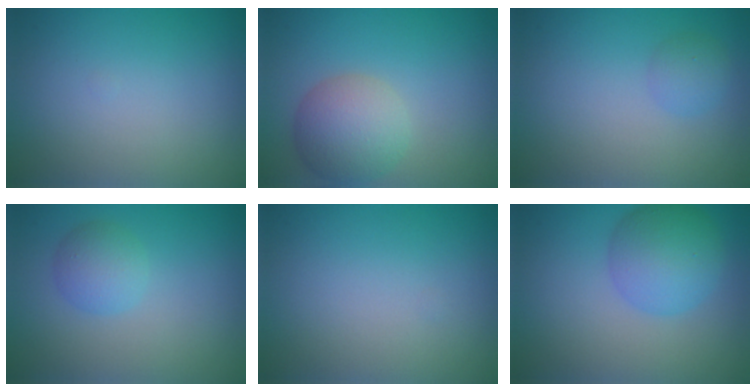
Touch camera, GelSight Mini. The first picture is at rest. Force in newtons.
{"total": 4.8, "press": 4.8, "slide": 0.3}
{"total": 1.5, "press": 1.5, "slide": 0.0}
{"total": 2.4, "press": 2.4, "slide": 0.2}
{"total": 0.0}
{"total": 5.1, "press": 5.1, "slide": 0.1}